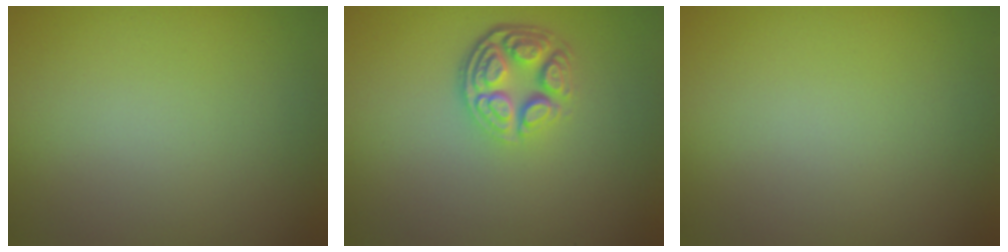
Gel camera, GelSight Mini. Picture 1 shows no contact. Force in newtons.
{"total": 4.5, "press": 3.4, "slide": 3.0}
{"total": 0.0}